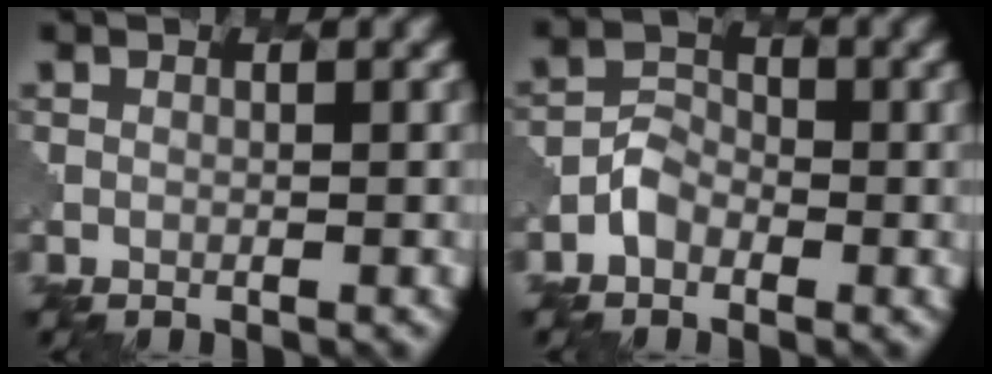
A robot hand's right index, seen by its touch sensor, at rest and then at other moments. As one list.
[{"total": 2.2, "force": [-1.2, 1.7, 0.5], "torque": [-0.011, 0.007, -0.027]}]